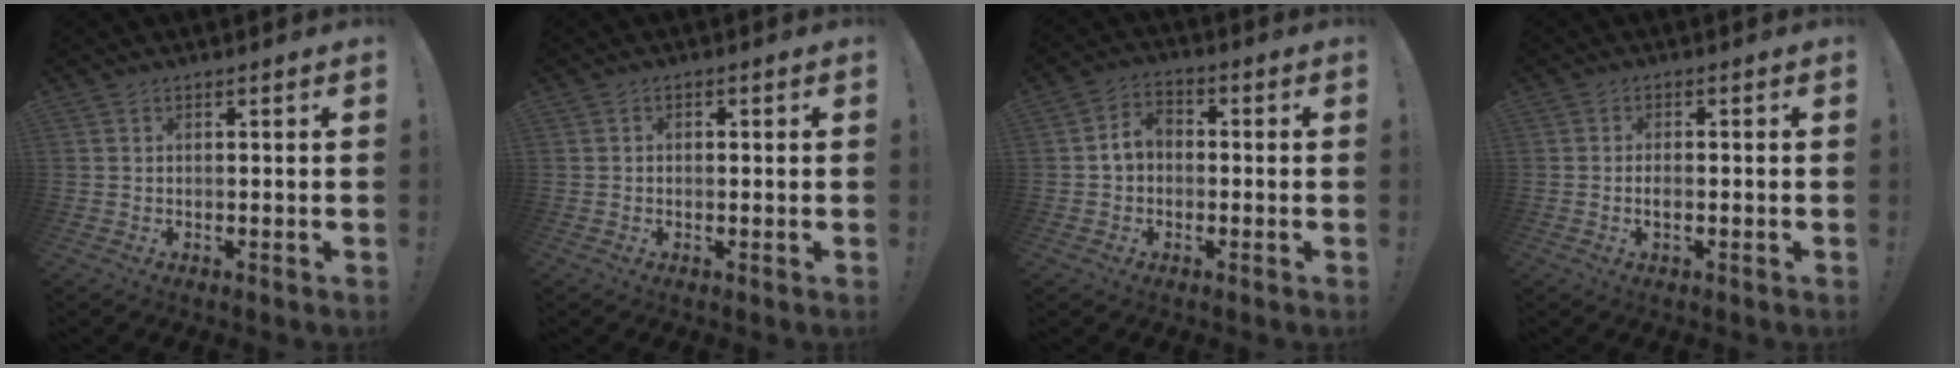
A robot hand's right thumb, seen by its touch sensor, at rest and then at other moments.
{"total": 0.9, "force": [-0.4, 0.7, 0.4], "torque": [-0.009, 0.004, -0.007]}
{"total": 5.7, "force": [-0.5, 4.4, 3.5], "torque": [-0.060, 0.018, -0.006]}
{"total": 2.2, "force": [-0.8, 0.8, 1.9], "torque": [-0.034, 0.005, -0.014]}